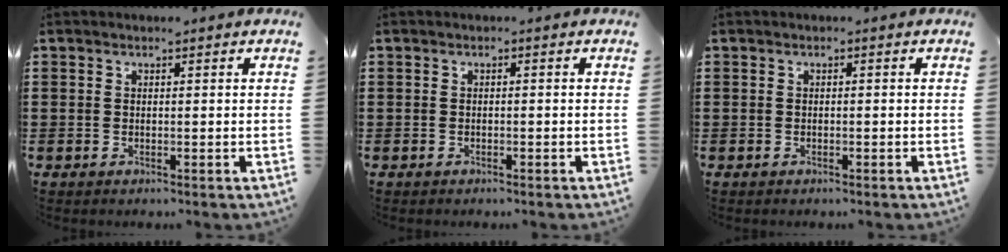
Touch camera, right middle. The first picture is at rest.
{"total": 0.0}
{"total": 0.0}